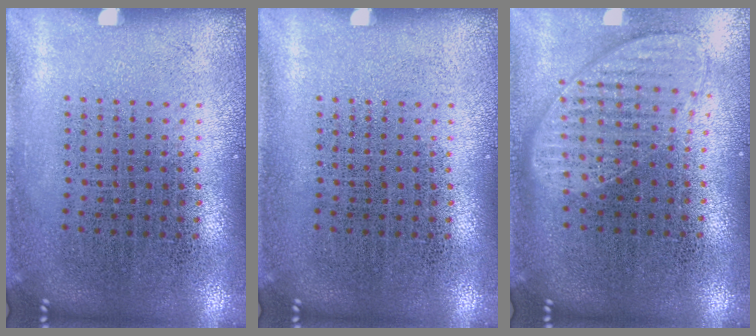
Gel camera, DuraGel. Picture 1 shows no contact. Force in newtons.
{"total": 0.0}
{"total": 1.1, "press": 1.1, "slide": 0.2}